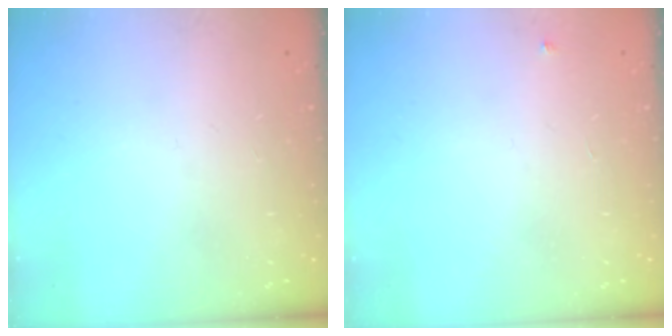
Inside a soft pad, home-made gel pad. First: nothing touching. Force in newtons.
{"total": 2.7, "press": 2.7, "slide": 0.4}